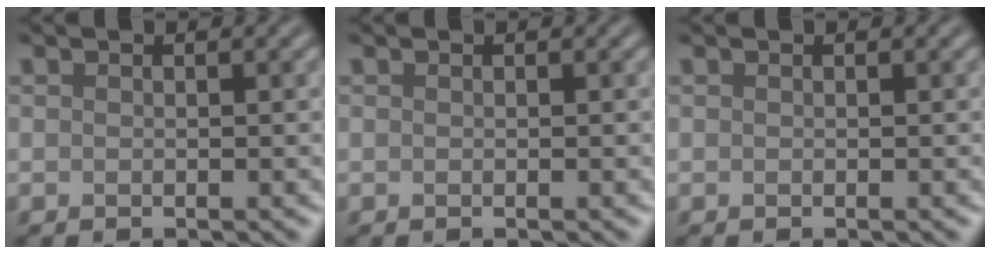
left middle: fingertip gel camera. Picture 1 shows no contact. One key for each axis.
{"total": 0.0}
{"total": 0.0}